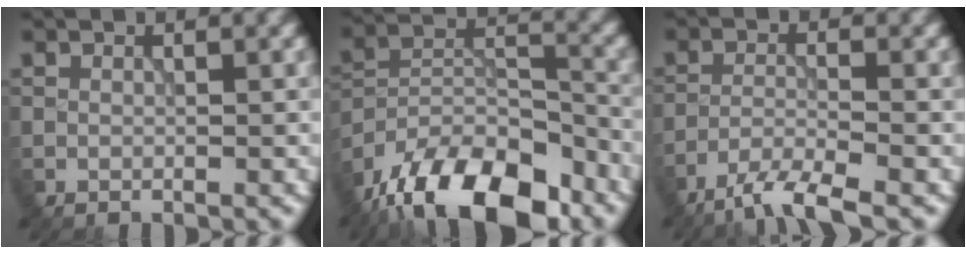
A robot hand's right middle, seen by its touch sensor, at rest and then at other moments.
{"total": 14.6, "force": [-10.6, 5.8, 8.1], "torque": [-0.160, 0.001, -0.180]}
{"total": 4.6, "force": [-3.6, 0.7, 2.8], "torque": [-0.054, -0.005, -0.077]}